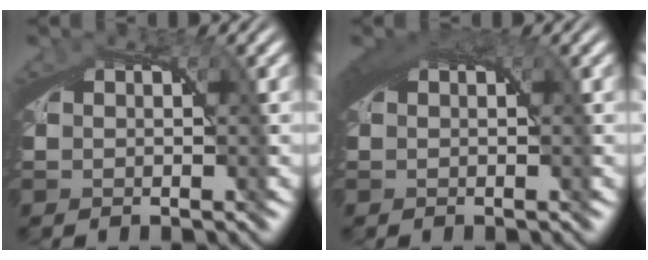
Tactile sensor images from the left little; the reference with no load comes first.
{"total": 2.5, "force": [0.9, 1.2, 2.0], "torque": [-0.039, -0.001, 0.015]}